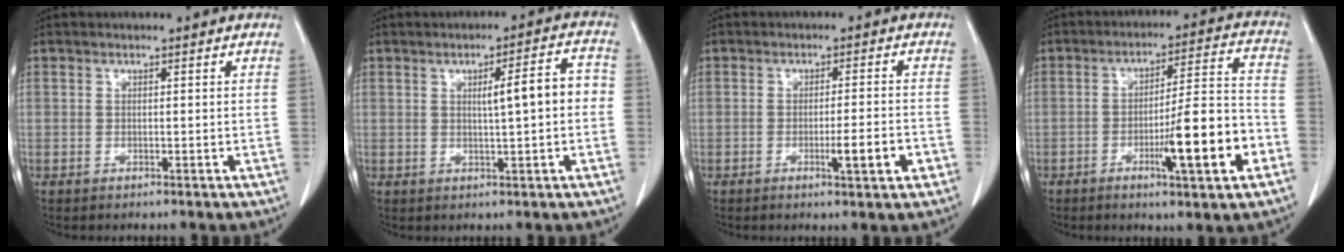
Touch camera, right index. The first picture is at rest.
{"total": 6.3, "force": [0.2, 0.8, 6.2], "torque": [-0.090, 0.018, 0.003]}
{"total": 4.7, "force": [-1.8, 0.4, 4.4], "torque": [-0.065, -0.002, -0.023]}
{"total": 13.1, "force": [-4.8, 0.8, 12.1], "torque": [-0.187, 0.002, -0.070]}